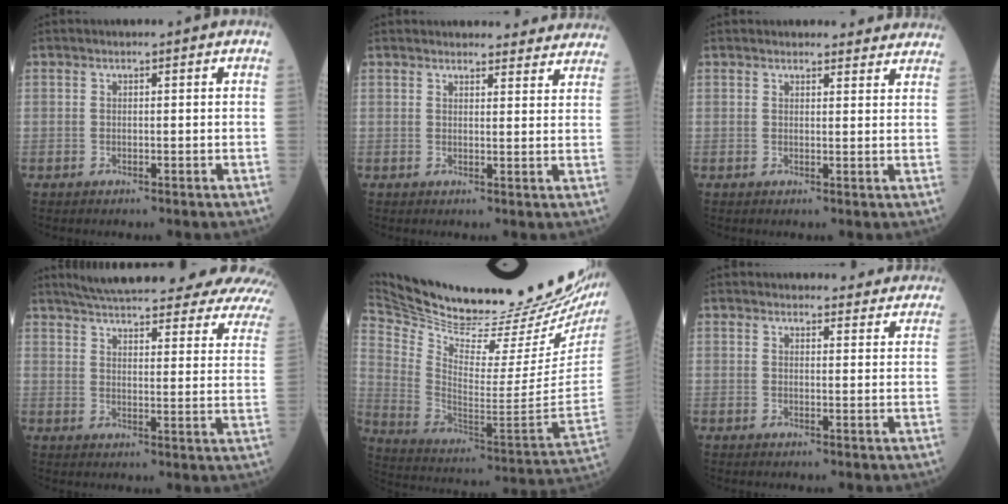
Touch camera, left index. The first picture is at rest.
{"total": 10.9, "force": [10.5, 2.6, 1.4], "torque": [0.023, 0.004, 0.095]}
{"total": 6.4, "force": [6.2, 1.7, 0.6], "torque": [0.013, 0.001, 0.050]}
{"total": 29.3, "force": [24.6, 4.8, 15.1], "torque": [-0.211, -0.038, 0.283]}
{"total": 32.7, "force": [28.8, 4.8, 14.8], "torque": [-0.263, -0.113, 0.408]}
{"total": 13.4, "force": [12.9, 3.1, 2.4], "torque": [0.010, 0.009, 0.130]}